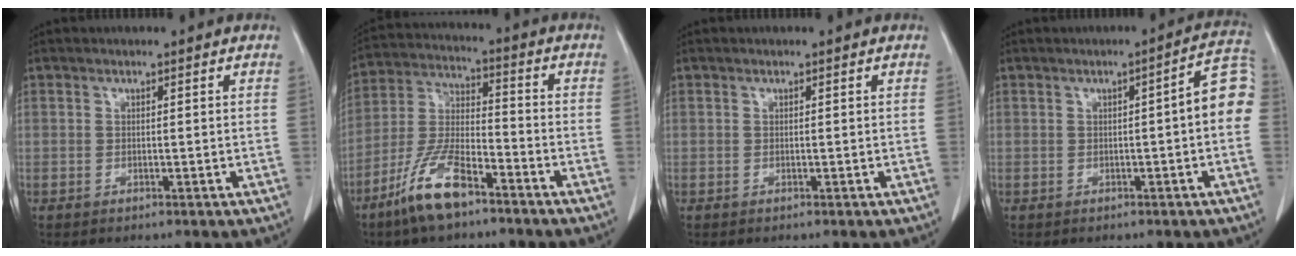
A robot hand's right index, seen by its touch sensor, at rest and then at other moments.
{"total": 11.3, "force": [-7.5, 3.0, 7.9], "torque": [-0.172, -0.010, -0.148]}
{"total": 0.0}
{"total": 6.2, "force": [-0.1, 0.9, 6.2], "torque": [-0.070, 0.022, -0.010]}